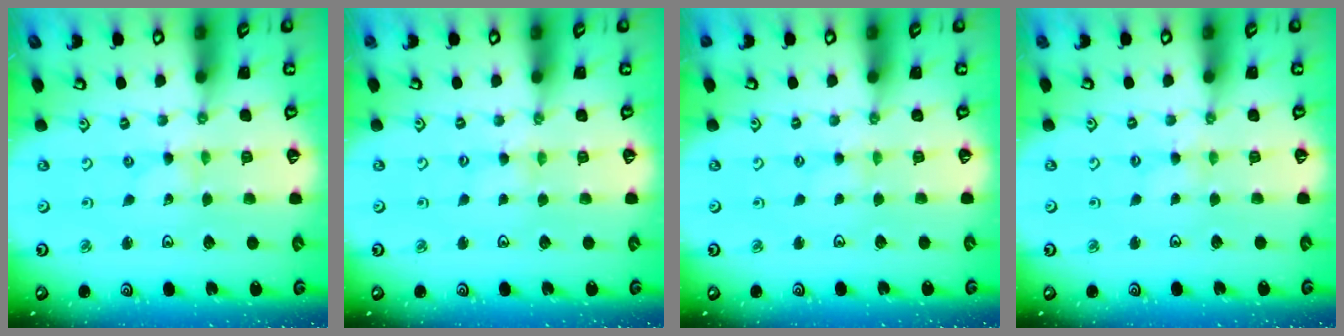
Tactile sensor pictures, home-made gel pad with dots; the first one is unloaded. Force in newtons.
{"total": 1.7, "press": 1.7, "slide": 0.4}
{"total": 1.4, "press": 1.3, "slide": 0.4}
{"total": 1.8, "press": 1.8, "slide": 0.3}